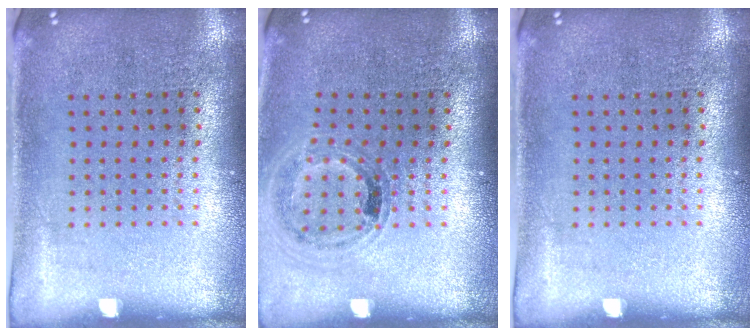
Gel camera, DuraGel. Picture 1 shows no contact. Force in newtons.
{"total": 1.0, "press": 1.0, "slide": 0.1}
{"total": 0.0}